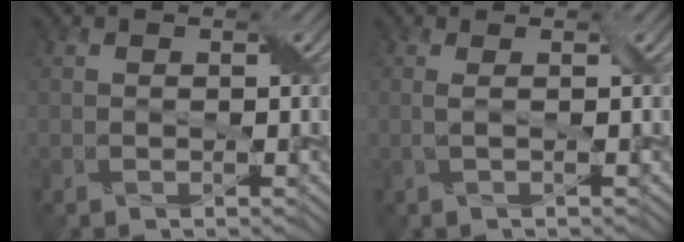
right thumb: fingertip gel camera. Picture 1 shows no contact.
{"total": 1.4, "force": [0.0, 0.3, 1.3], "torque": [-0.025, 0.005, -0.006]}